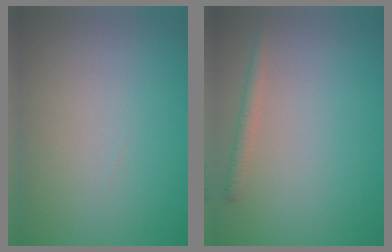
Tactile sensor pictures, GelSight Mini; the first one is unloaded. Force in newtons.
{"total": 1.4, "press": 1.4, "slide": 0.1}